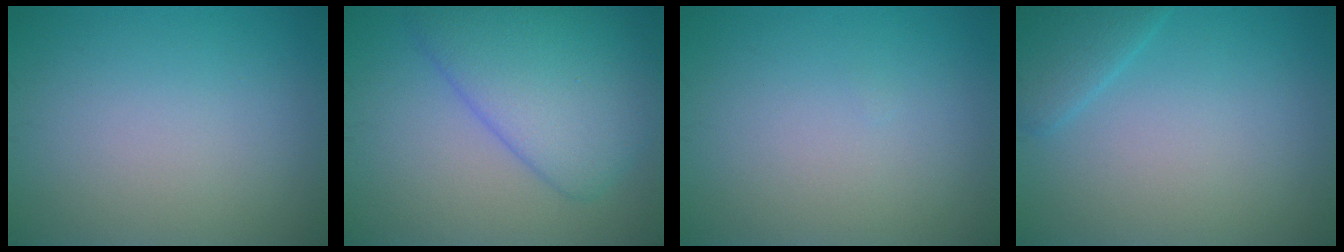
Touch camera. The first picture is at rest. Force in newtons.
{"total": 7.0, "press": 7.0, "slide": 0.5}
{"total": 0.0}
{"total": 2.2, "press": 2.2, "slide": 0.1}